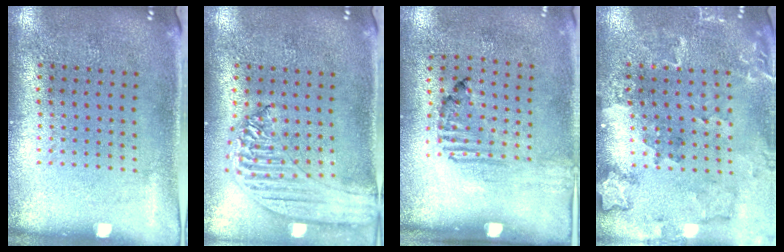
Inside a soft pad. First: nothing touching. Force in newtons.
{"total": 1.7, "press": 1.6, "slide": 0.5}
{"total": 1.7, "press": 1.0, "slide": 1.4}
{"total": 1.8, "press": 1.8, "slide": 0.2}